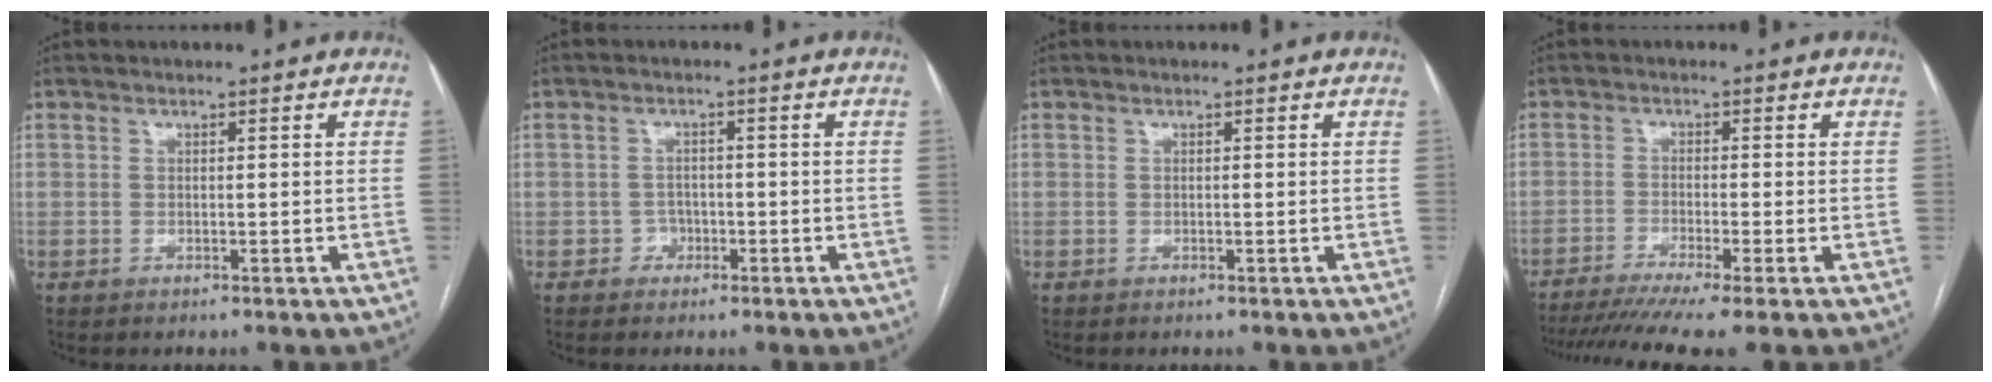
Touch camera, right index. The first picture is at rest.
{"total": 1.8, "force": [-0.8, 1.6, 0.2], "torque": [0.005, 0.009, -0.014]}
{"total": 0.0}
{"total": 10.9, "force": [-8.5, -0.6, 6.9], "torque": [-0.096, -0.020, -0.131]}